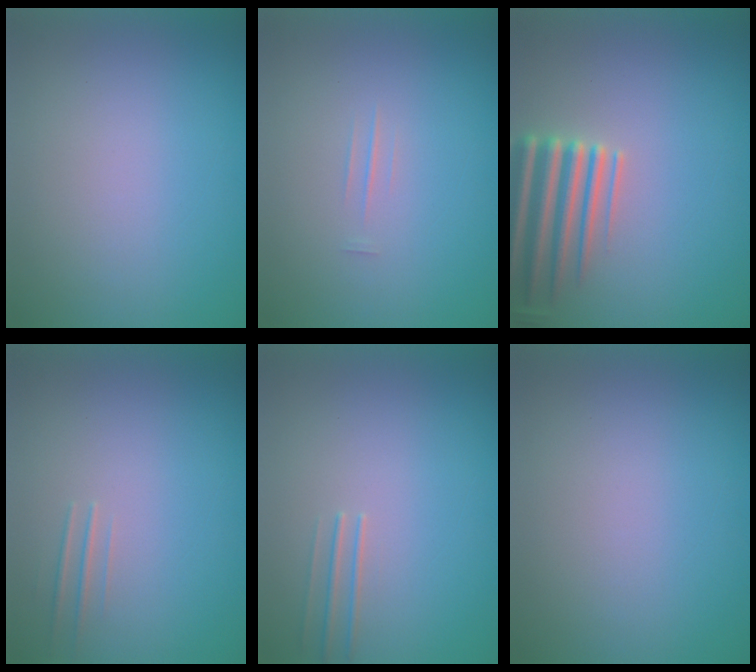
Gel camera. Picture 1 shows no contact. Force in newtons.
{"total": 1.3}
{"total": 6.0}
{"total": 1.1}
{"total": 1.1}
{"total": 0.0}